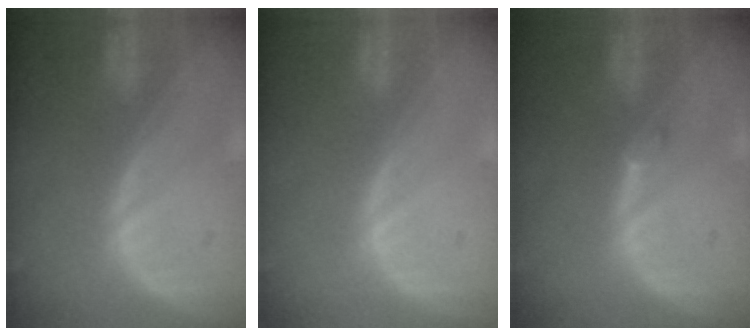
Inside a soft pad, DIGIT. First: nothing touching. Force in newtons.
{"total": 0.0}
{"total": 0.9, "press": 0.9, "slide": 0.3}